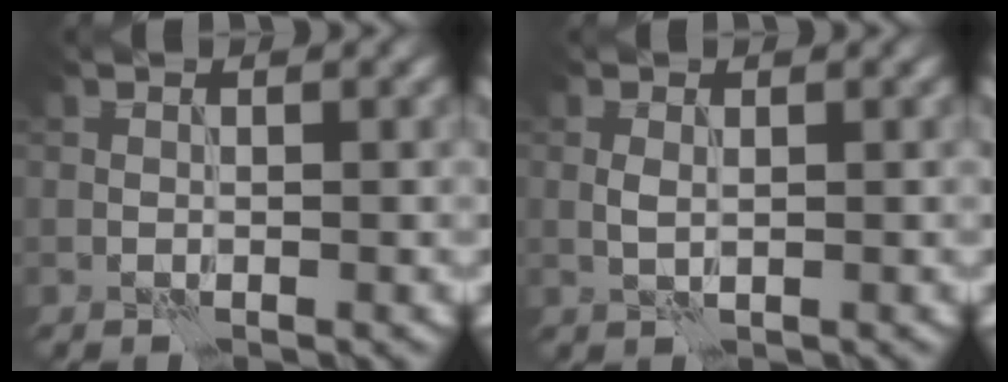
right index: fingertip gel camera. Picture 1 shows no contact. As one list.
[{"total": 1.0, "force": [0.2, 0.4, 0.9], "torque": [-0.020, 0.001, 0.005]}]